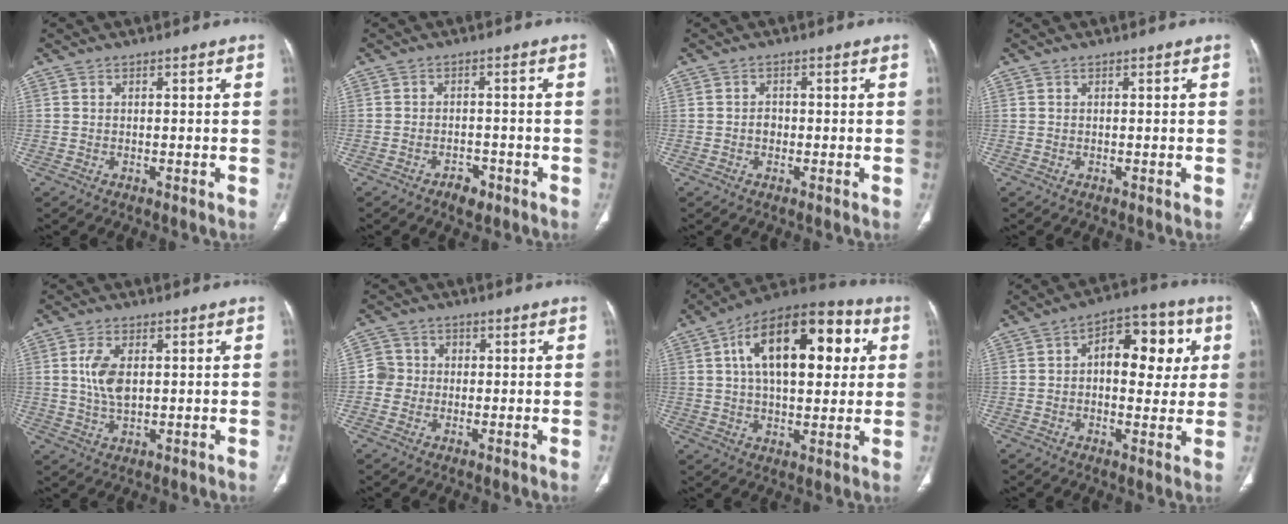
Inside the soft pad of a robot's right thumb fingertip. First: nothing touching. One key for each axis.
{"total": 3.0, "fx": -2.0, "fy": 1.7, "fz": 1.5, "tx": -0.014, "ty": 0.010, "tz": -0.027}
{"total": 1.5, "fx": -0.4, "fy": 1.2, "fz": 0.8, "tx": -0.005, "ty": 0.006, "tz": -0.008}
{"total": 0.0}
{"total": 6.6, "fx": 1.2, "fy": 3.5, "fz": 5.4, "tx": -0.111, "ty": -0.005, "tz": 0.024}
{"total": 4.2, "fx": -0.2, "fy": 4.1, "fz": 0.6, "tx": 0.017, "ty": 0.010, "tz": -0.012}
{"total": 22.9, "fx": 6.1, "fy": 11.7, "fz": 18.7, "tx": -0.262, "ty": 0.017, "tz": 0.085}
{"total": 13.8, "fx": 2.7, "fy": 7.9, "fz": 10.9, "tx": -0.108, "ty": 0.019, "tz": 0.033}